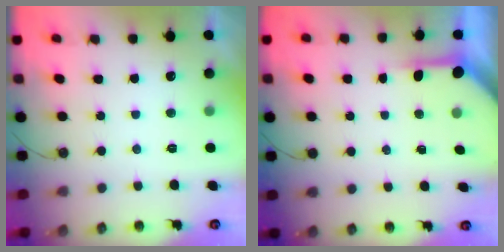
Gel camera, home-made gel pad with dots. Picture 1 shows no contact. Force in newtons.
{"total": 3.9, "press": 3.8, "slide": 0.4}